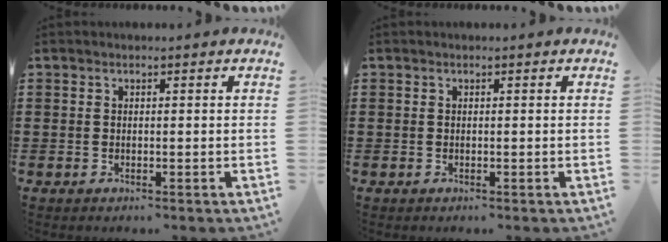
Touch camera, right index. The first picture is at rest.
{"total": 0.0}